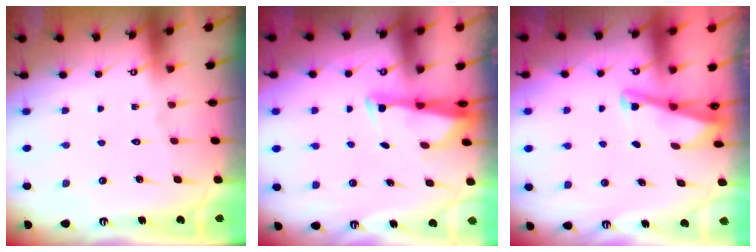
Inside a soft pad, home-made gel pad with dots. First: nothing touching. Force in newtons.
{"total": 2.9, "press": 2.8, "slide": 0.8}
{"total": 2.9, "press": 2.9, "slide": 0.4}